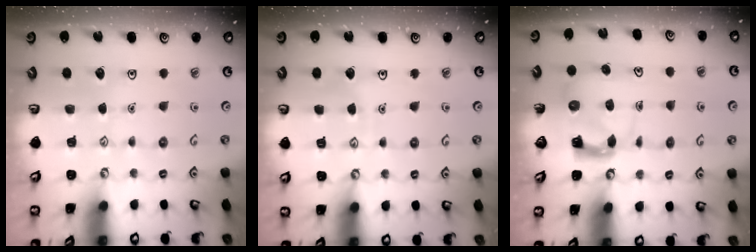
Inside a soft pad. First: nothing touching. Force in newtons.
{"total": 3.4, "press": 3.3, "slide": 0.3}
{"total": 3.9, "press": 3.8, "slide": 0.7}